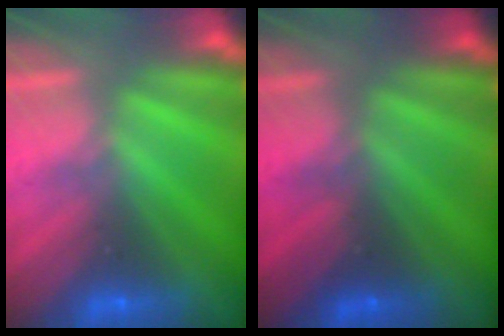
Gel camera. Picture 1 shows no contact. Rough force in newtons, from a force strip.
{"total": 1.9}